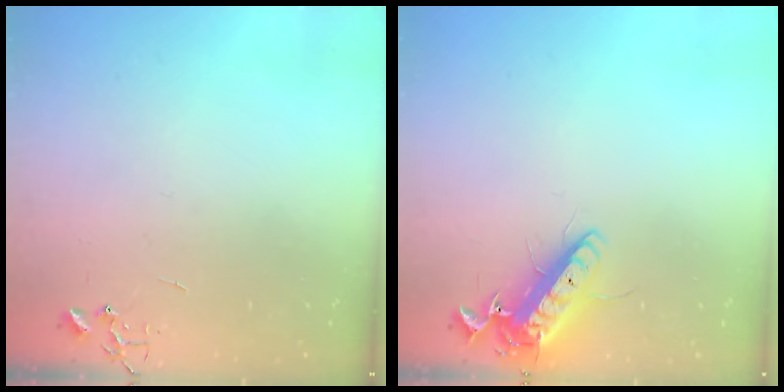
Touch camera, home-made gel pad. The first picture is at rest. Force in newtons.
{"total": 14.1, "press": 13.9, "slide": 2.6}